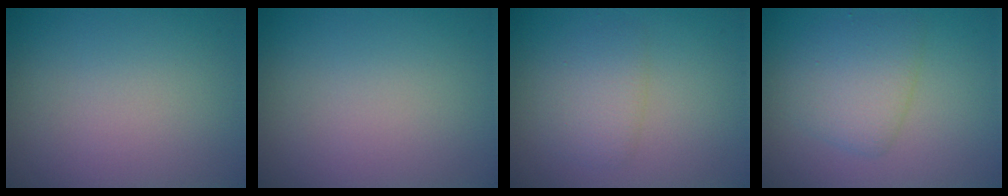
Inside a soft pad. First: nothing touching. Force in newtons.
{"total": 0.0}
{"total": 2.4, "press": 2.4, "slide": 0.1}
{"total": 3.4, "press": 3.4, "slide": 0.1}